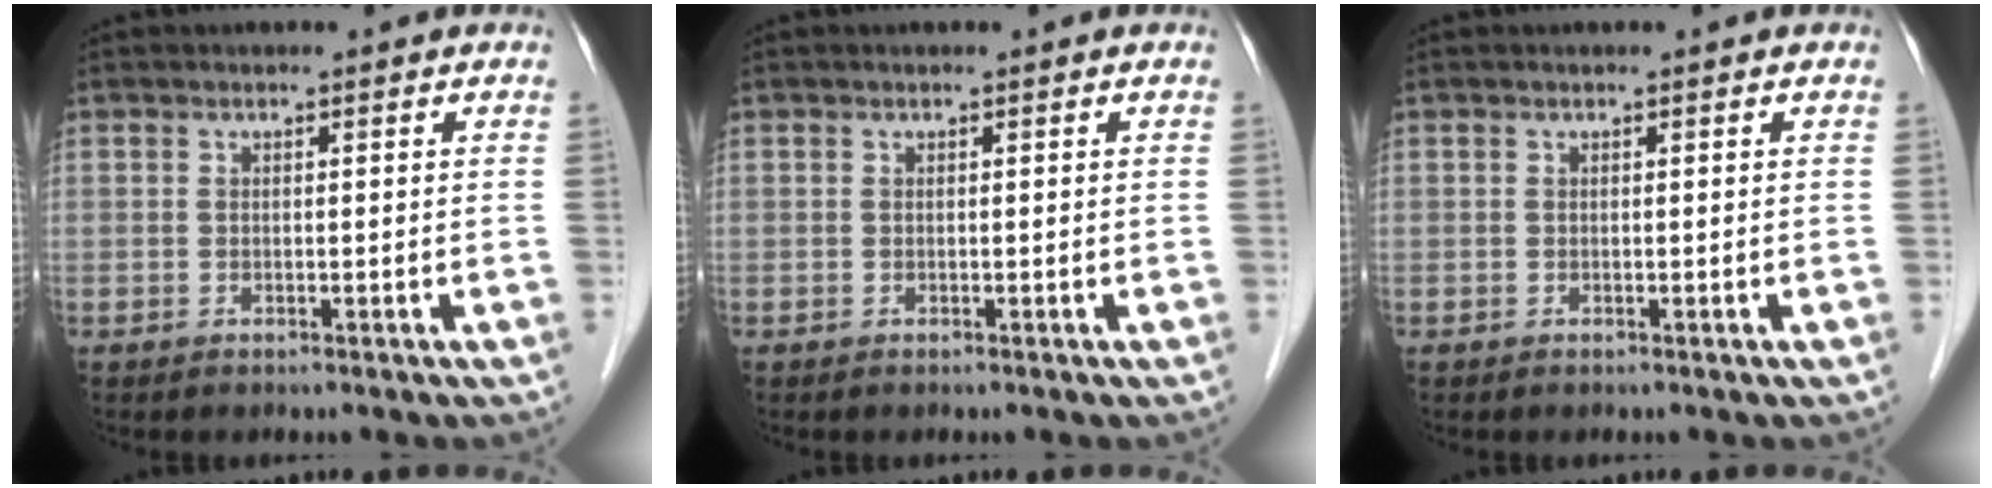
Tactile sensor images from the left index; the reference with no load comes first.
{"total": 0.0}
{"total": 0.0}